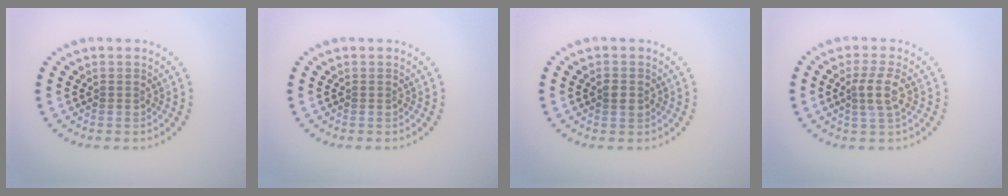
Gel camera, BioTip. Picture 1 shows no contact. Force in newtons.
{"total": 0.0}
{"total": 1.1, "press": 1.1, "slide": 0.1}
{"total": 2.5, "press": 2.2, "slide": 1.1}